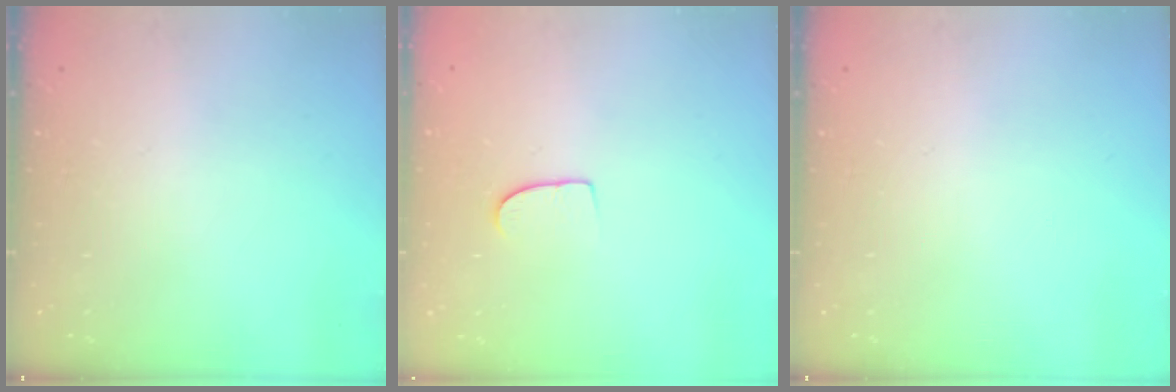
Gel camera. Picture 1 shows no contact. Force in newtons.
{"total": 6.5, "press": 6.5, "slide": 0.5}
{"total": 0.0}